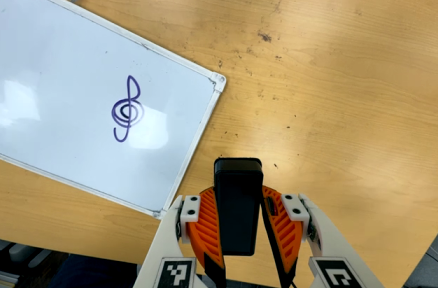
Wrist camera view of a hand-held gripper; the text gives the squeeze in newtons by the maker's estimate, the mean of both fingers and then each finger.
{"total": 8.2, "left": 6.6, "right": 9.9}